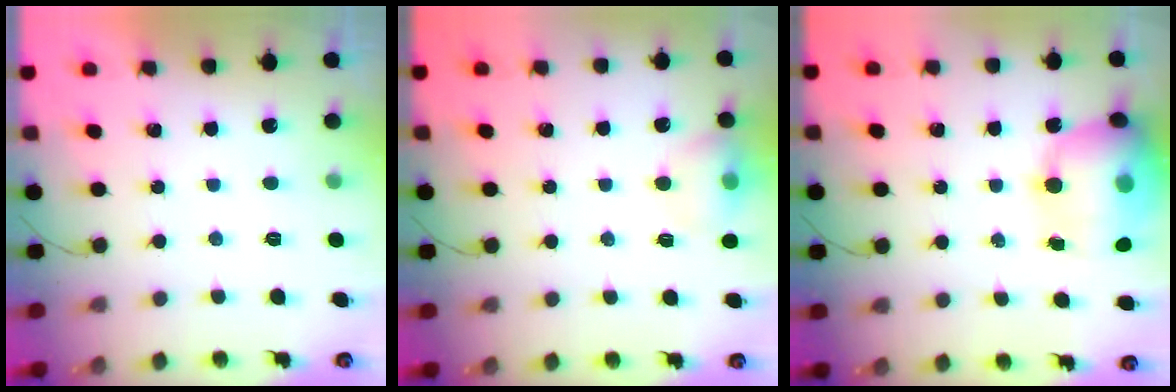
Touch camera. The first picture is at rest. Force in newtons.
{"total": 8.6, "press": 8.6, "slide": 1.2}
{"total": 19.7, "press": 19.4, "slide": 3.8}